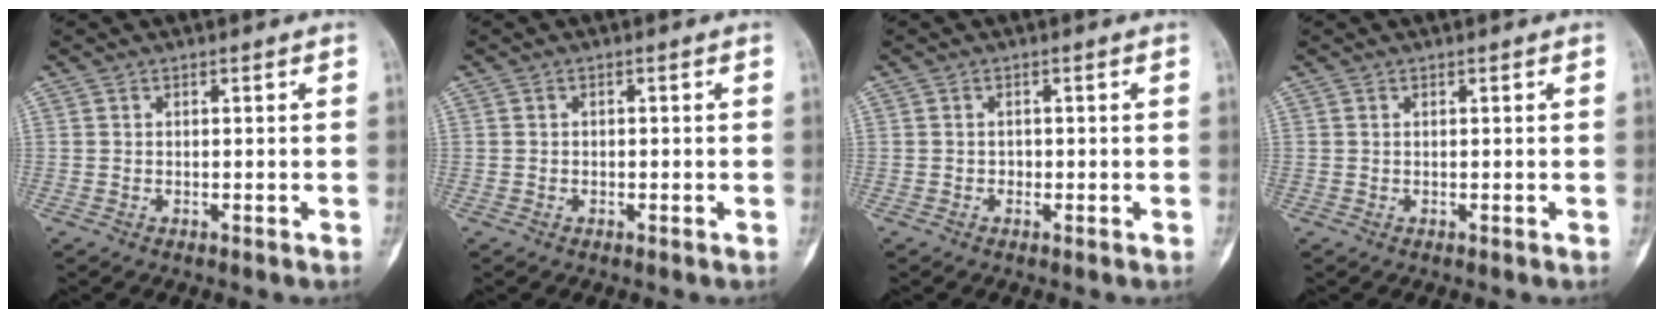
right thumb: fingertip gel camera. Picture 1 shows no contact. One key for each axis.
{"total": 0.0}
{"total": 0.8, "fx": -0.2, "fy": 0.8, "fz": 0.3, "tx": -0.001, "ty": 0.004, "tz": -0.006}
{"total": 0.0}